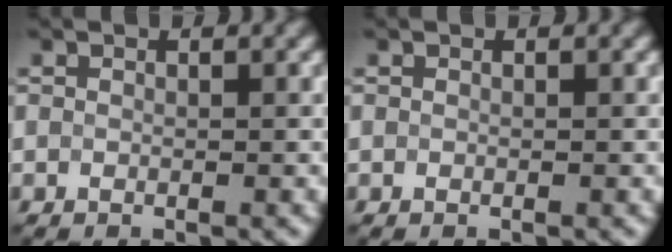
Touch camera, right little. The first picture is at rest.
{"total": 0.0}